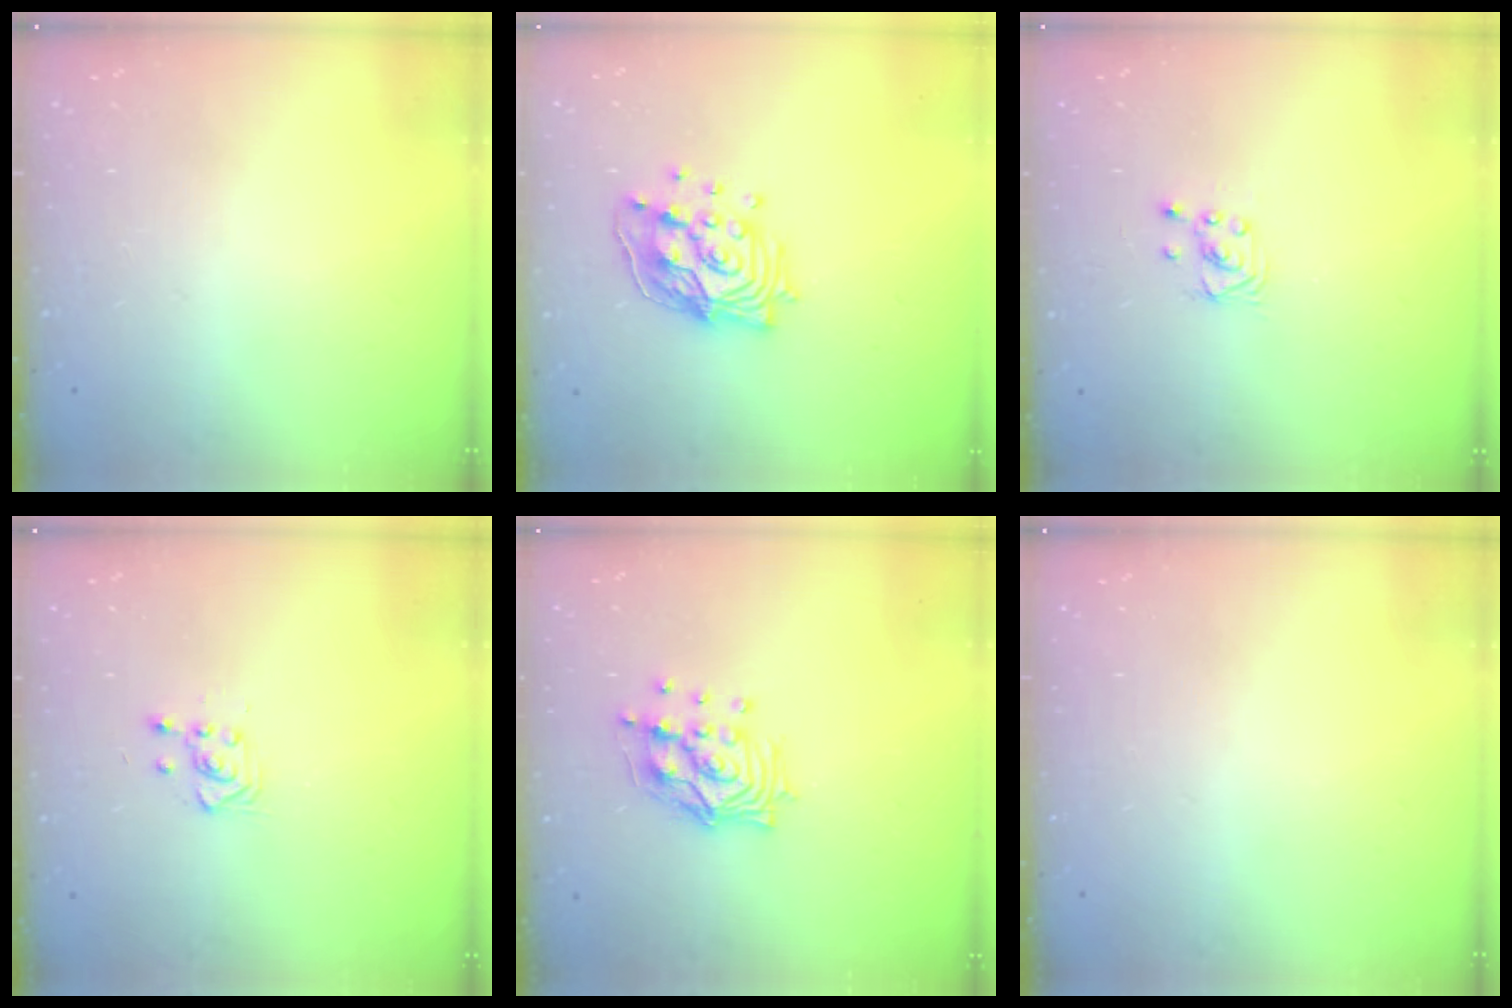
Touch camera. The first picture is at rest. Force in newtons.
{"total": 15.9, "press": 15.9, "slide": 1.5}
{"total": 1.7, "press": 1.6, "slide": 0.1}
{"total": 2.8, "press": 2.7, "slide": 0.7}
{"total": 12.0, "press": 12.0, "slide": 0.9}
{"total": 0.0}